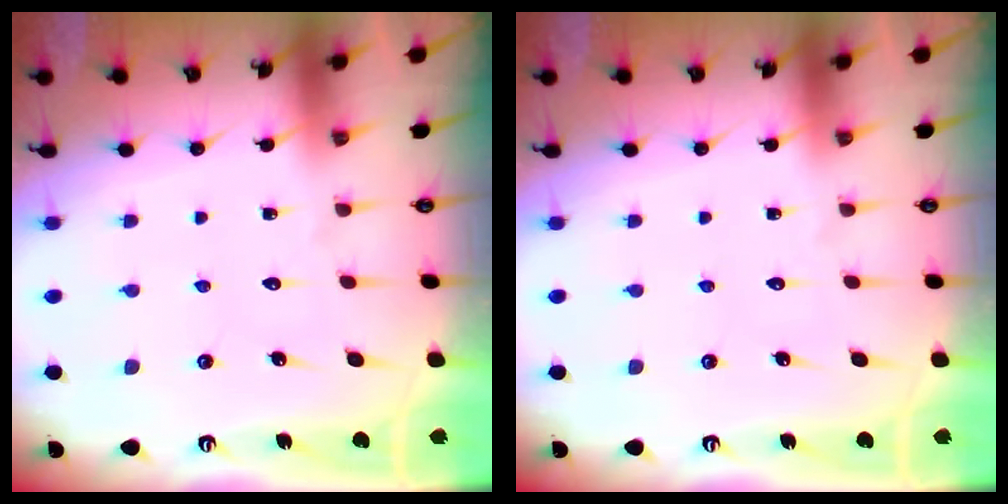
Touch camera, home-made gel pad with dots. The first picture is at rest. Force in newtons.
{"total": 0.0}